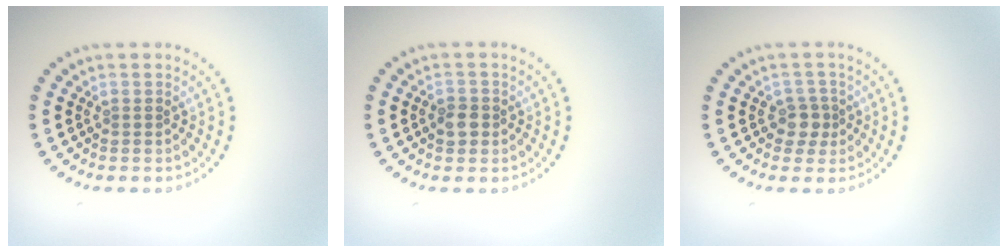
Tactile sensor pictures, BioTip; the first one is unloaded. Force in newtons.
{"total": 1.7, "press": 1.6, "slide": 0.5}
{"total": 1.9, "press": 1.5, "slide": 1.1}